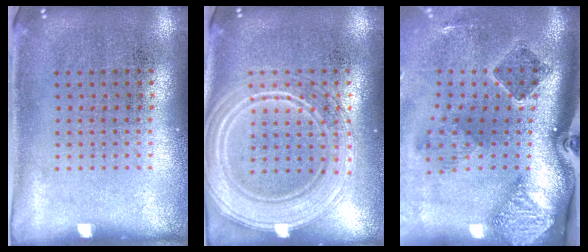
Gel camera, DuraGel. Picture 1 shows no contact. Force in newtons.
{"total": 3.8, "press": 3.7, "slide": 0.7}
{"total": 2.8, "press": 1.8, "slide": 2.1}